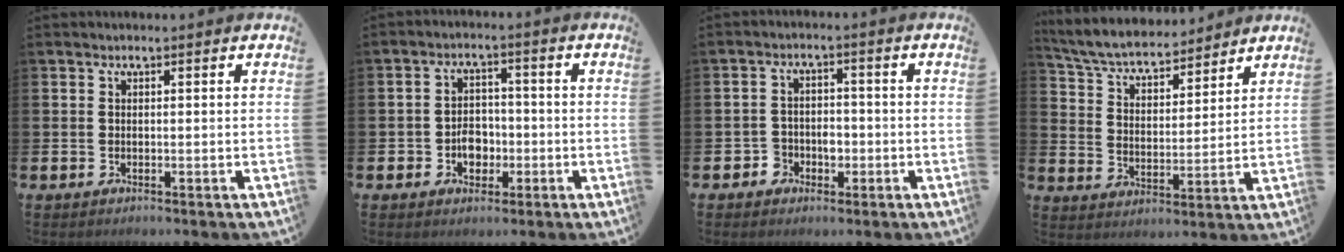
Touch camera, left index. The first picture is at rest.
{"total": 4.1, "force": [-1.2, 3.3, 2.2], "torque": [-0.031, 0.001, -0.029]}
{"total": 2.9, "force": [-1.4, 2.4, 0.6], "torque": [-0.022, 0.005, -0.034]}
{"total": 6.1, "force": [5.7, 1.4, 1.7], "torque": [-0.066, -0.040, 0.097]}